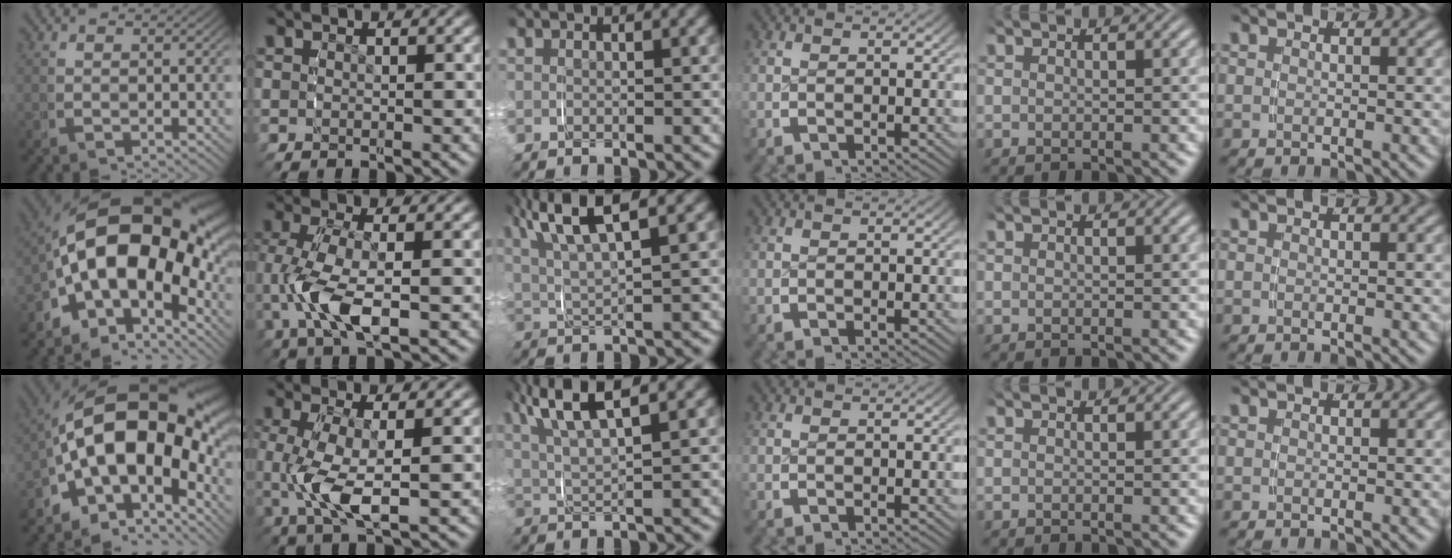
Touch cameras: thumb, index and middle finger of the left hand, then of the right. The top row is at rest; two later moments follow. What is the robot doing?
{"motion": "grasp_and_lifting", "object": "paper plate"}